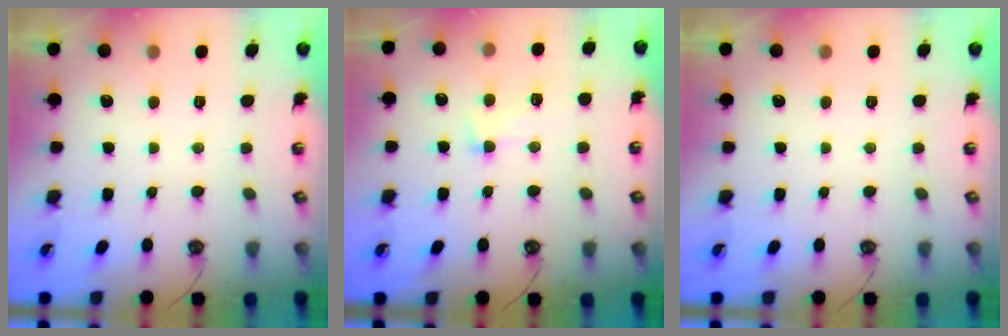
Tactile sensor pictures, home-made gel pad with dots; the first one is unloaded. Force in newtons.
{"total": 3.8, "press": 3.6, "slide": 1.2}
{"total": 0.0}